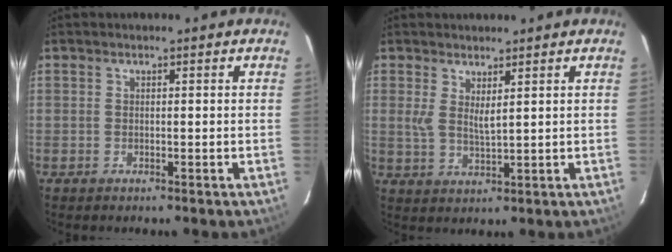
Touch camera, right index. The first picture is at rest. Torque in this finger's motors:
{"motor_torque": [0.10, 0.22, 0.02, 0.04]}